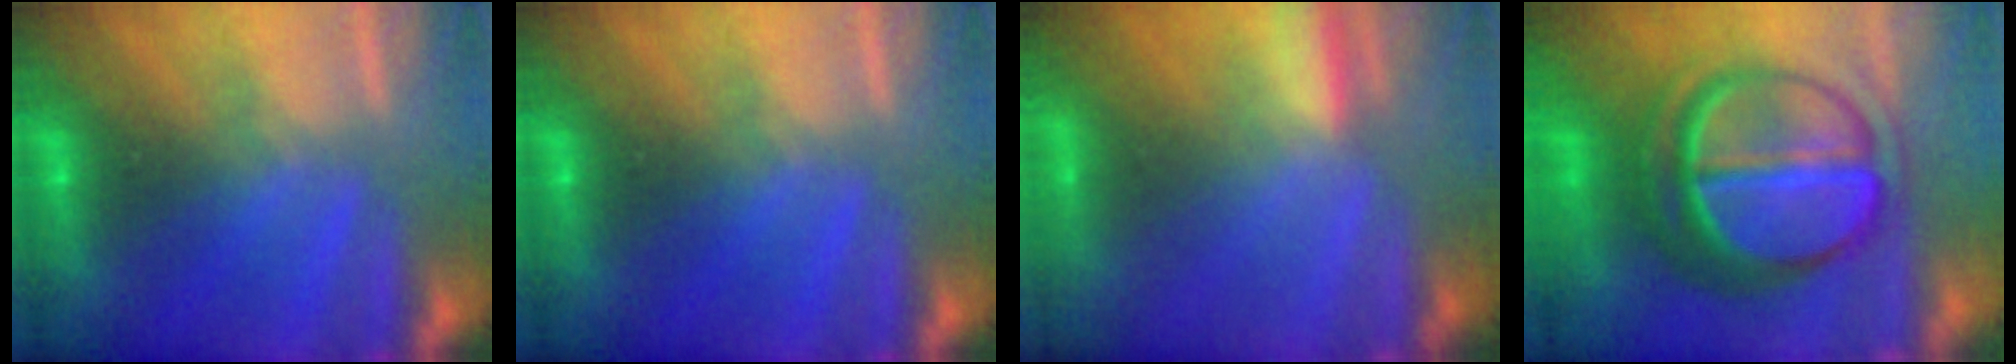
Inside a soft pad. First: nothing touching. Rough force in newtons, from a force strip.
{"total": 0.0}
{"total": 2.9}
{"total": 8.3}